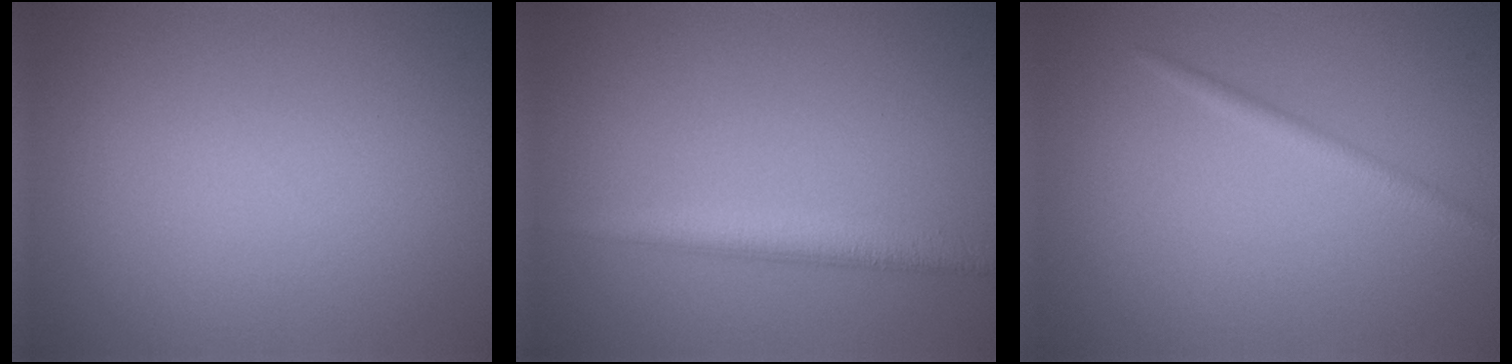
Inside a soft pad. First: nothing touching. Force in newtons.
{"total": 2.7, "press": 2.7, "slide": 0.1}
{"total": 1.4, "press": 1.4, "slide": 0.1}